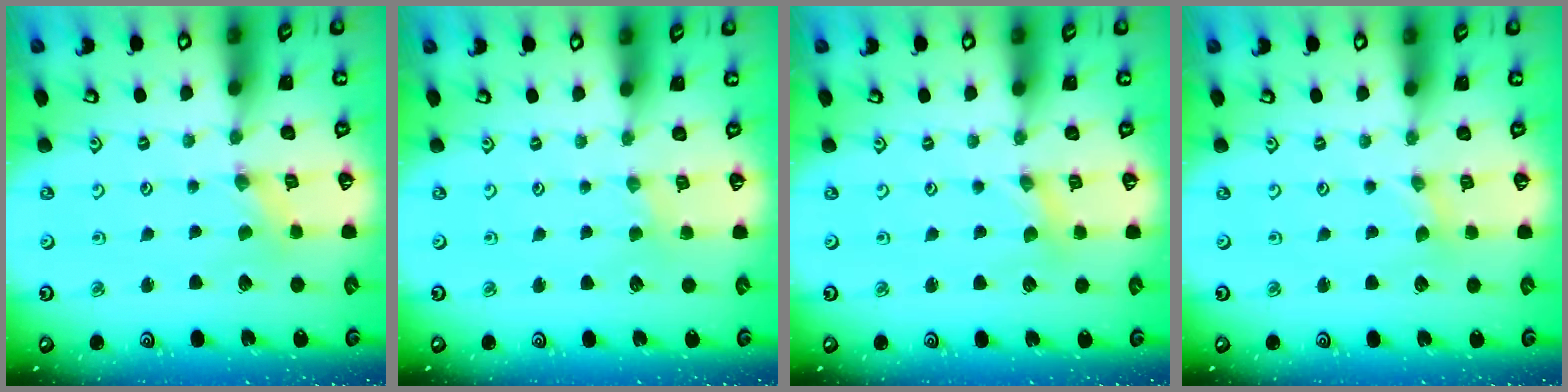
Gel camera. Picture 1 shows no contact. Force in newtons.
{"total": 0.9, "press": 0.9, "slide": 0.2}
{"total": 0.7, "press": 0.7, "slide": 0.2}
{"total": 0.0}